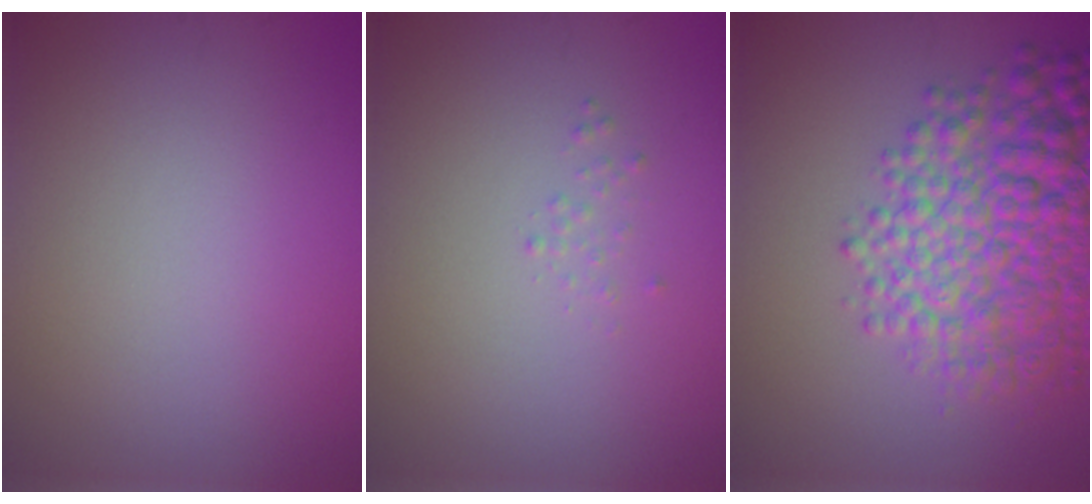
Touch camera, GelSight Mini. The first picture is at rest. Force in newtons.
{"total": 0.5, "press": 0.5, "slide": 0.0}
{"total": 9.3, "press": 9.3, "slide": 0.3}